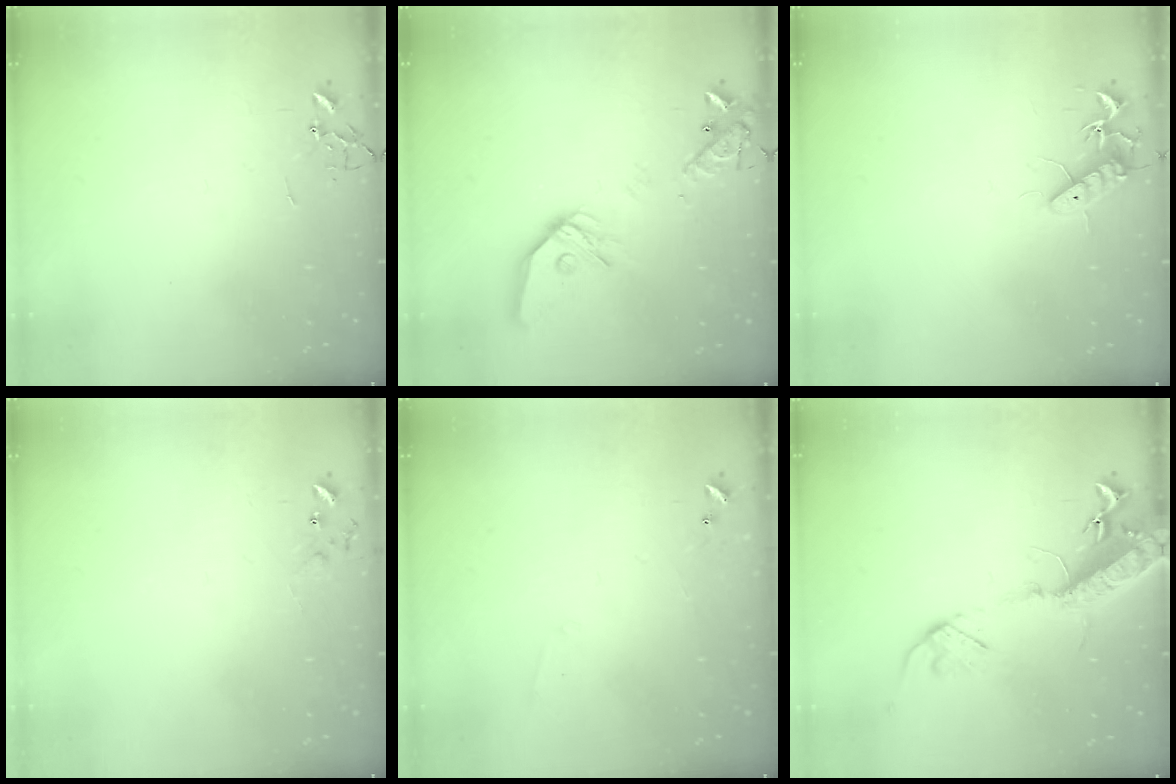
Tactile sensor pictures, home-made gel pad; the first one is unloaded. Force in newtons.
{"total": 17.0, "press": 16.8, "slide": 2.6}
{"total": 11.5, "press": 11.5, "slide": 1.0}
{"total": 5.1, "press": 5.0, "slide": 0.8}
{"total": 5.0, "press": 5.0, "slide": 0.9}
{"total": 17.1, "press": 16.6, "slide": 4.0}